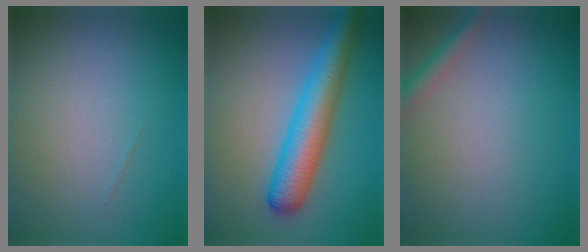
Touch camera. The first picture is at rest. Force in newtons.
{"total": 6.3, "press": 6.3, "slide": 0.2}
{"total": 1.9, "press": 1.9, "slide": 0.1}